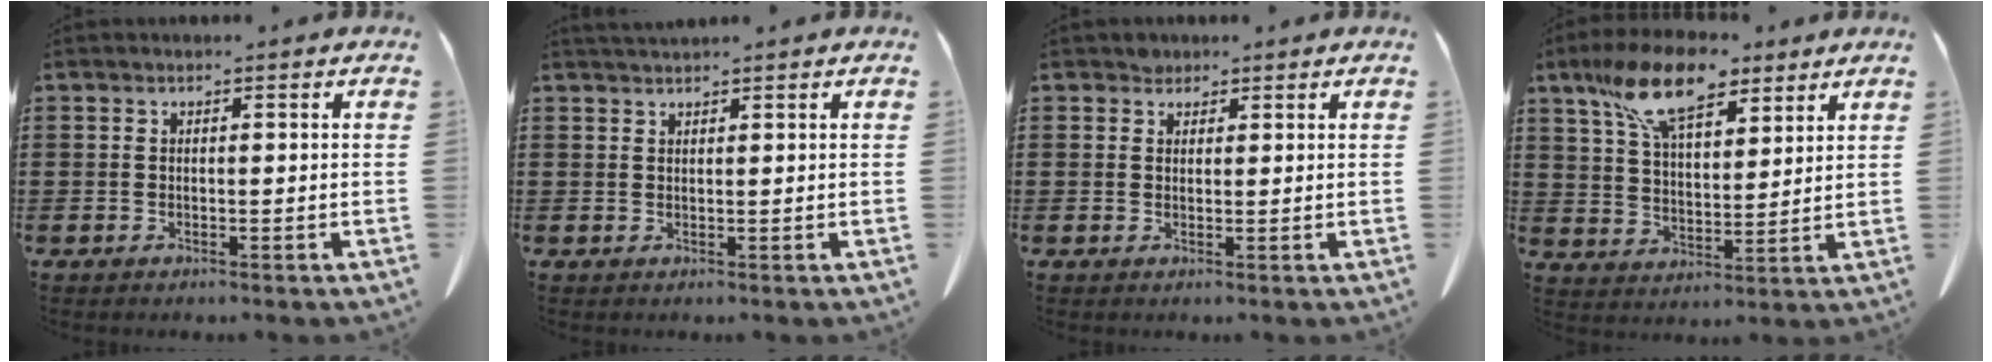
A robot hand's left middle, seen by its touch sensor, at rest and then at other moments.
{"total": 1.4, "force": [1.3, 0.1, 0.4], "torque": [-0.011, 0.000, 0.025]}
{"total": 1.5, "force": [1.3, 0.7, 0.0], "torque": [-0.003, 0.001, 0.028]}
{"total": 12.2, "force": [8.4, 4.8, 7.5], "torque": [-0.158, -0.011, 0.154]}